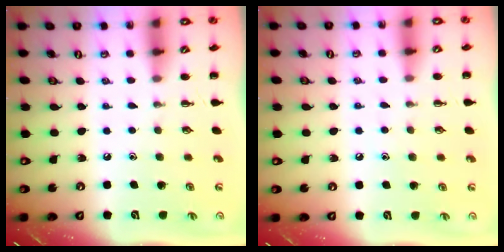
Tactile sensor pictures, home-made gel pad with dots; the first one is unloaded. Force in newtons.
{"total": 5.1, "press": 4.9, "slide": 1.4}